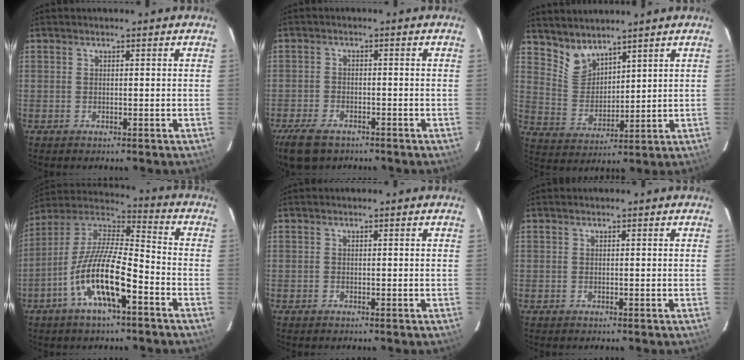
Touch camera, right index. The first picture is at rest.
{"total": 8.0, "force": [-5.8, 3.8, 4.0], "torque": [-0.110, -0.017, -0.108]}
{"total": 6.7, "force": [5.7, 2.8, 1.9], "torque": [-0.033, 0.001, 0.125]}
{"total": 15.3, "force": [-6.9, 3.9, 13.1], "torque": [-0.255, -0.009, -0.137]}
{"total": 0.0}
{"total": 0.0}